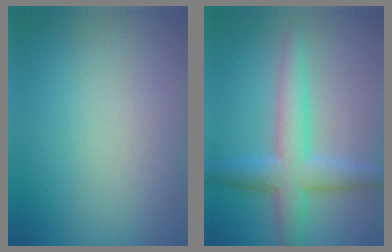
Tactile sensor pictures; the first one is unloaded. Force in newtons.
{"total": 4.9, "press": 4.9, "slide": 0.1}